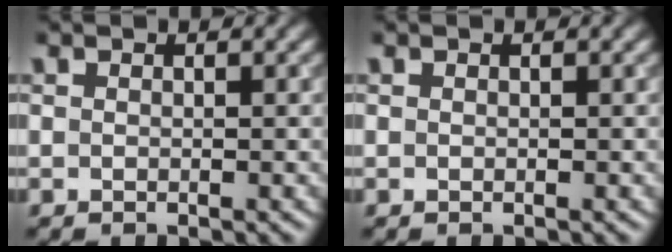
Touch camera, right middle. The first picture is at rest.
{"total": 0.0}